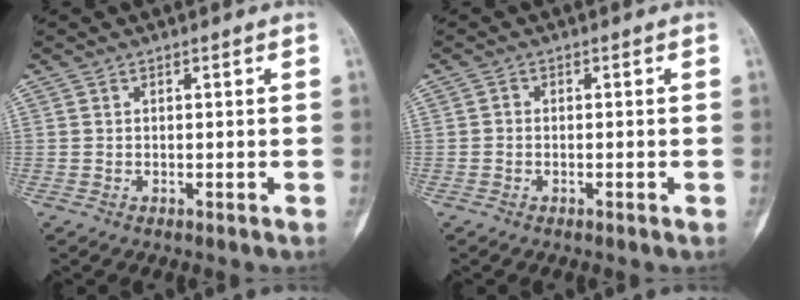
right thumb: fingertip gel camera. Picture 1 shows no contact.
{"total": 0.8, "force": [-0.4, 0.5, 0.6], "torque": [-0.007, 0.002, -0.011]}